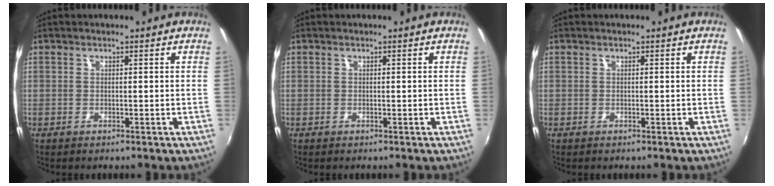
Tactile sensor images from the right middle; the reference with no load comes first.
{"total": 0.0}
{"total": 0.0}